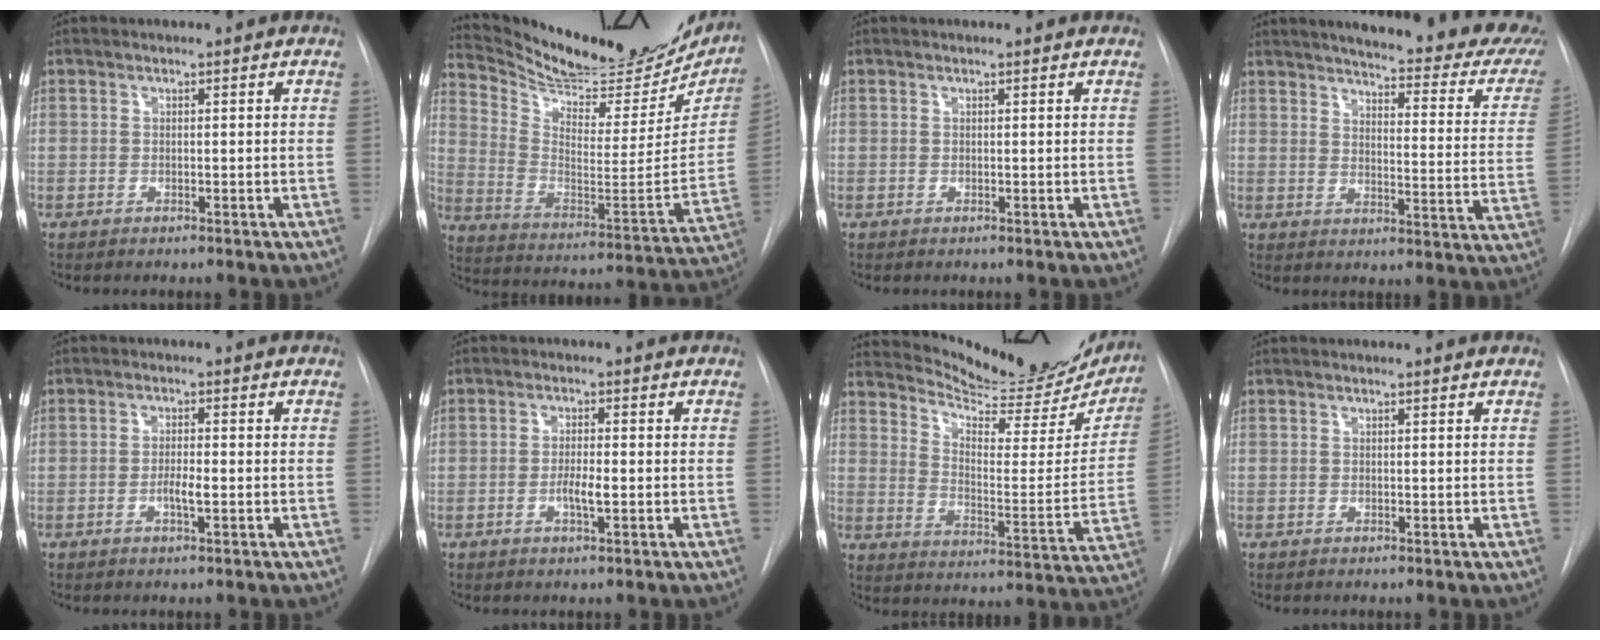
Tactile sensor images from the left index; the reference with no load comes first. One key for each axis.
{"total": 28.4, "fx": 25.5, "fy": 6.9, "fz": 10.3, "tx": -0.175, "ty": -0.069, "tz": 0.355}
{"total": 1.1, "fx": 1.1, "fy": 0.0, "fz": 0.2, "tx": -0.011, "ty": 0.006, "tz": 0.014}
{"total": 27.1, "fx": 23.6, "fy": 4.1, "fz": 12.6, "tx": -0.174, "ty": -0.091, "tz": 0.265}
{"total": 2.2, "fx": -0.7, "fy": 0.3, "fz": 2.1, "tx": -0.039, "ty": -0.001, "tz": -0.012}
{"total": 2.6, "fx": -0.7, "fy": 0.3, "fz": 2.5, "tx": -0.047, "ty": -0.003, "tz": -0.012}
{"total": 21.2, "fx": 19.9, "fy": 3.9, "fz": 6.0, "tx": -0.085, "ty": -0.068, "tz": 0.260}
{"total": 1.5, "fx": 1.5, "fy": 0.0, "fz": 0.2, "tx": -0.012, "ty": 0.006, "tz": 0.016}